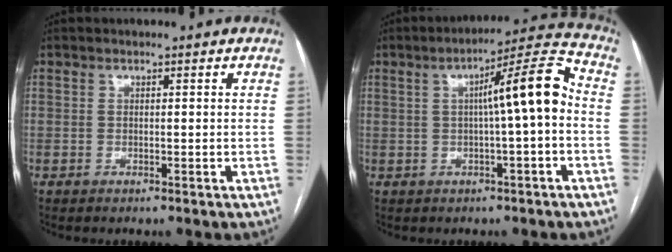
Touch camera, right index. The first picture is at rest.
{"total": 10.0, "force": [0.2, 0.3, 10.0], "torque": [-0.145, 0.029, 0.001]}